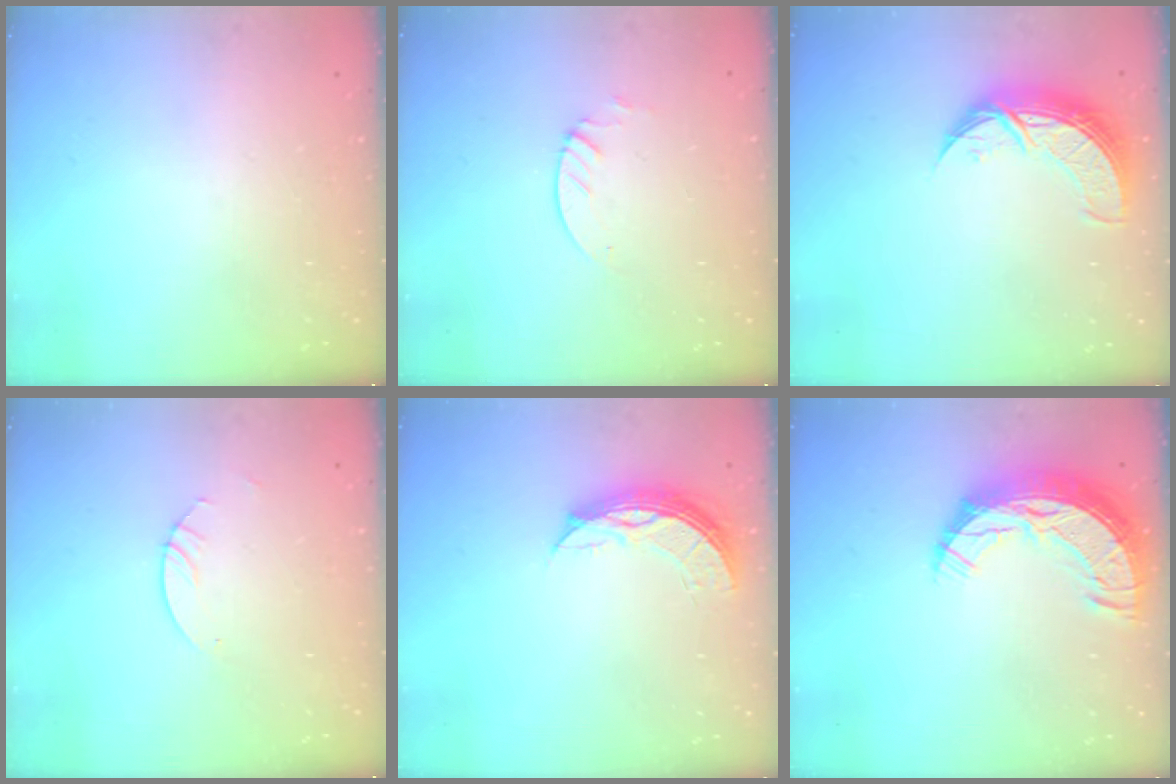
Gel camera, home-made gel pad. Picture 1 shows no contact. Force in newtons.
{"total": 2.1, "press": 2.1, "slide": 0.2}
{"total": 10.3, "press": 10.3, "slide": 0.7}
{"total": 2.4, "press": 2.4, "slide": 0.2}
{"total": 8.8, "press": 8.7, "slide": 0.6}
{"total": 14.4, "press": 14.3, "slide": 1.2}